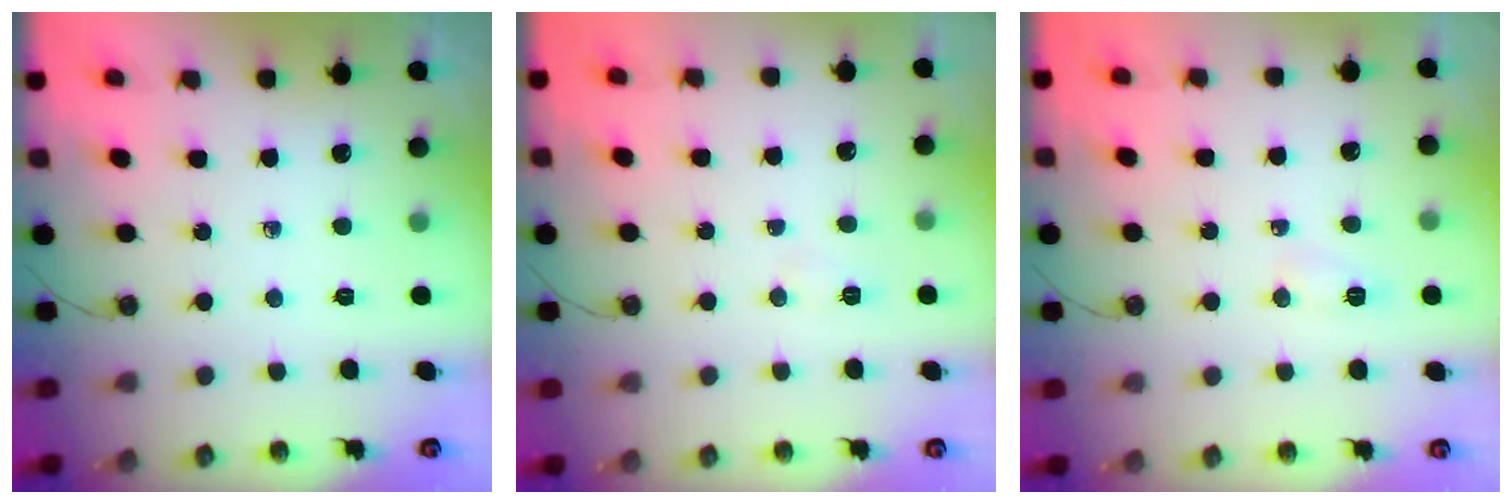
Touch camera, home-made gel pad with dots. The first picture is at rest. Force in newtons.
{"total": 4.3, "press": 4.3, "slide": 0.4}
{"total": 4.8, "press": 4.8, "slide": 0.6}